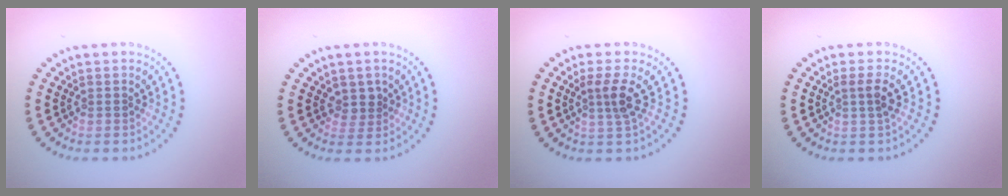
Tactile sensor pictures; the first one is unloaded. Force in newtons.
{"total": 1.6, "press": 1.2, "slide": 1.0}
{"total": 2.4, "press": 1.8, "slide": 1.6}
{"total": 1.6, "press": 1.2, "slide": 1.0}